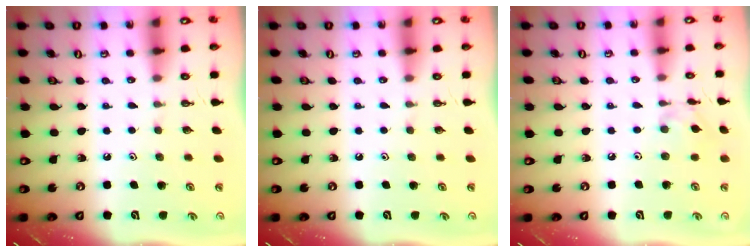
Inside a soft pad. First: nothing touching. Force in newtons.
{"total": 0.0}
{"total": 4.6, "press": 4.5, "slide": 0.4}